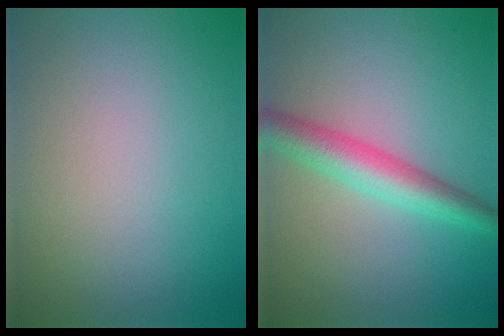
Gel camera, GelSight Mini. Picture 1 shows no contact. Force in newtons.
{"total": 4.4, "press": 4.4, "slide": 0.1}